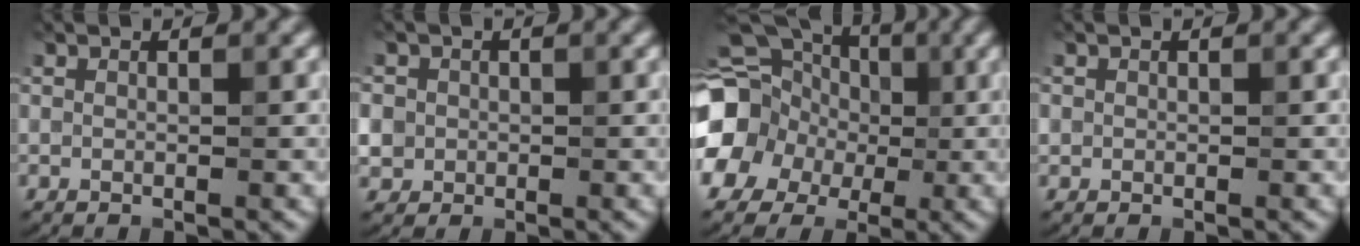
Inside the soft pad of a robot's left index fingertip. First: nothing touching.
{"total": 3.5, "force": [-0.1, 3.4, 0.9], "torque": [-0.009, 0.017, -0.017]}
{"total": 17.2, "force": [-2.5, 15.8, 6.4], "torque": [-0.160, -0.006, -0.080]}
{"total": 0.5, "force": [0.0, 0.5, 0.0], "torque": [0.007, -0.001, -0.001]}